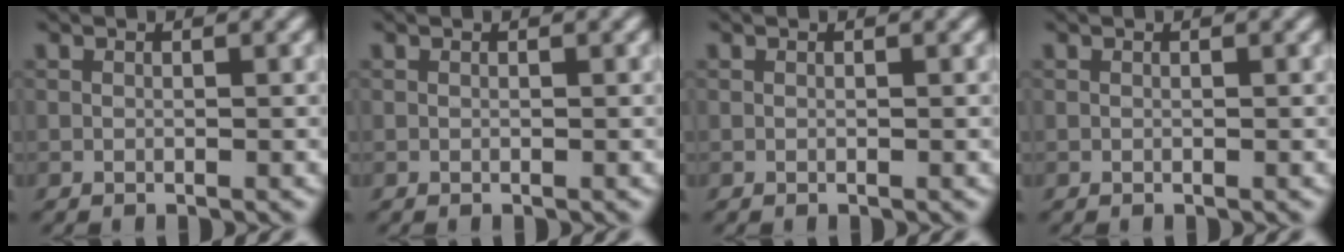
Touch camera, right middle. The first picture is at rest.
{"total": 0.0}
{"total": 0.0}
{"total": 0.0}